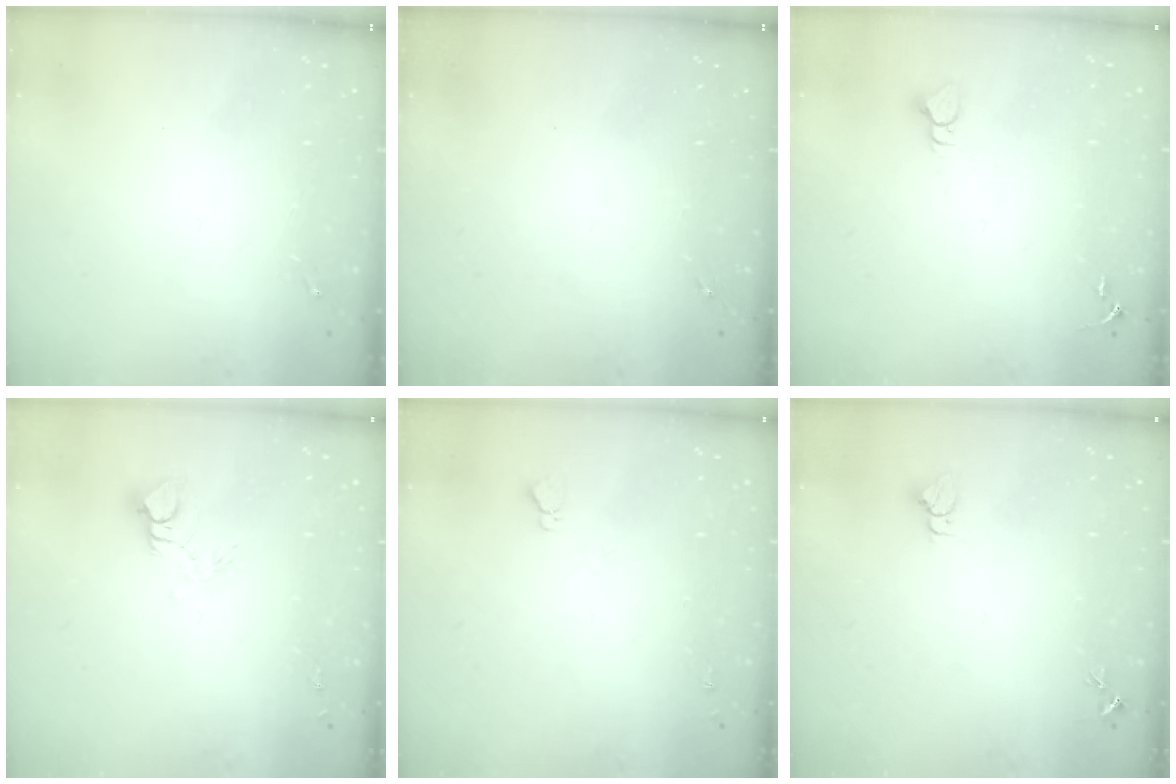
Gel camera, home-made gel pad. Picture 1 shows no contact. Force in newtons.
{"total": 0.0}
{"total": 3.9, "press": 3.8, "slide": 0.3}
{"total": 7.4, "press": 7.4, "slide": 0.8}
{"total": 4.4, "press": 4.3, "slide": 0.6}
{"total": 2.7, "press": 2.7, "slide": 0.1}